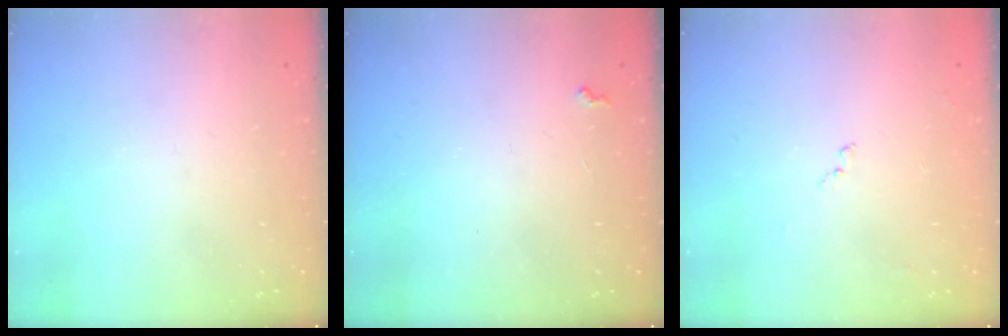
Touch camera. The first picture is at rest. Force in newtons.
{"total": 5.5, "press": 5.5, "slide": 0.8}
{"total": 9.4, "press": 9.3, "slide": 0.7}